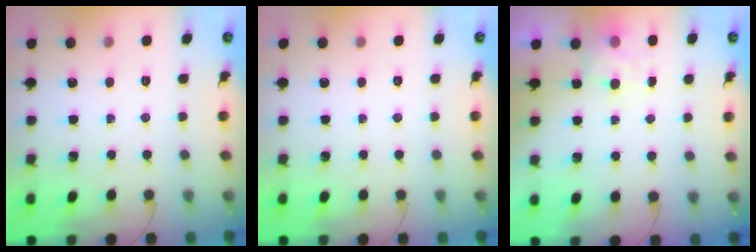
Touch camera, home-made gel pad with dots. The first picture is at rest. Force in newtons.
{"total": 0.0}
{"total": 6.1, "press": 5.9, "slide": 1.4}